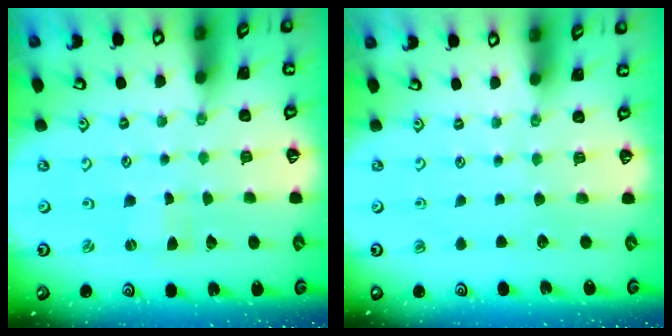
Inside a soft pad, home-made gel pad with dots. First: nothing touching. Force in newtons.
{"total": 0.0}